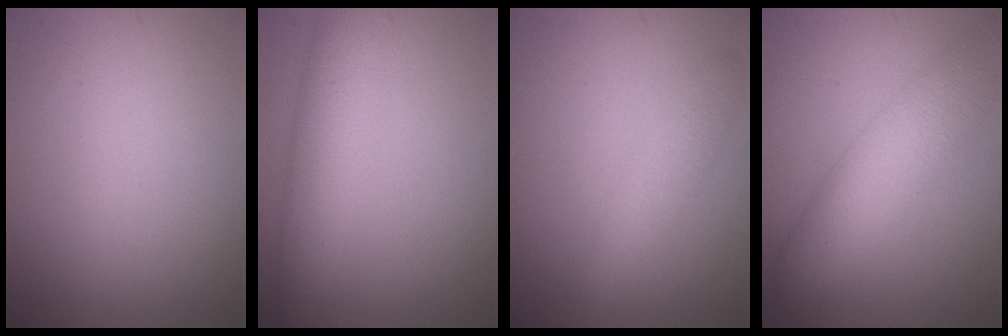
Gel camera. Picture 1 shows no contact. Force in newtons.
{"total": 4.4, "press": 4.4, "slide": 0.1}
{"total": 2.7, "press": 2.7, "slide": 0.1}
{"total": 5.8, "press": 5.8, "slide": 0.2}